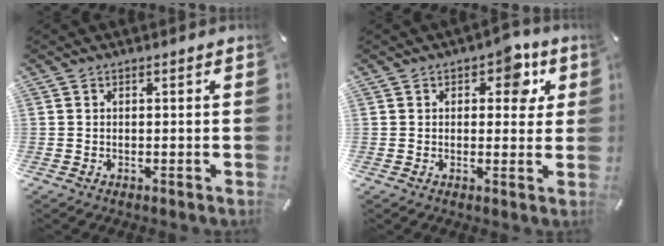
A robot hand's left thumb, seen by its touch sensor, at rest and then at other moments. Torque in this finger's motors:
{"motor_torque": [1.00, 1.20, 0.55, -0.57, 0.03]}